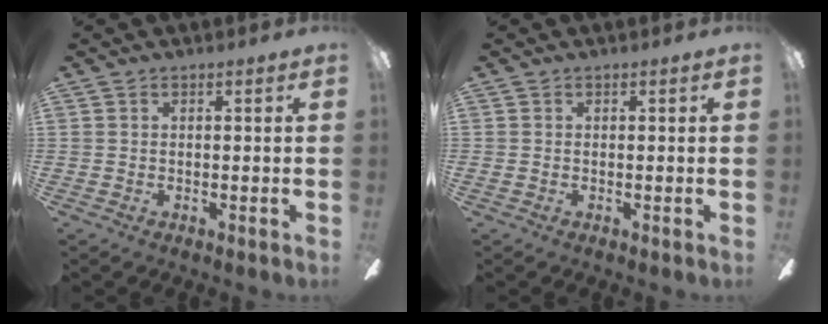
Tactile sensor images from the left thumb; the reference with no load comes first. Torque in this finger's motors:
{"motor_torque": [-0.10, 0.10, 0.01, 0.22, 0.00]}